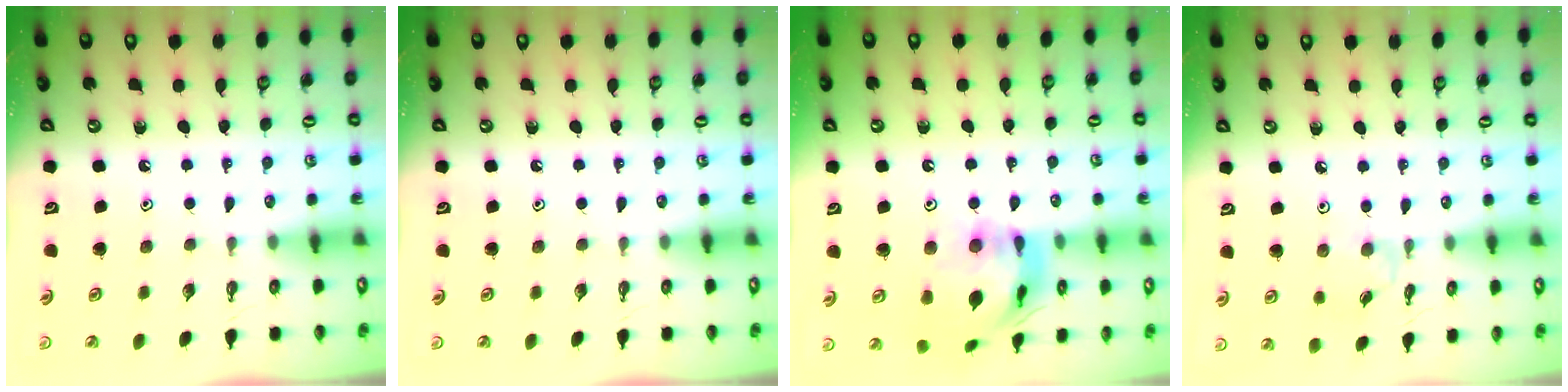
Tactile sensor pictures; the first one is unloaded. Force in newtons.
{"total": 0.0}
{"total": 17.0, "press": 16.9, "slide": 2.0}
{"total": 1.8, "press": 1.8, "slide": 0.4}